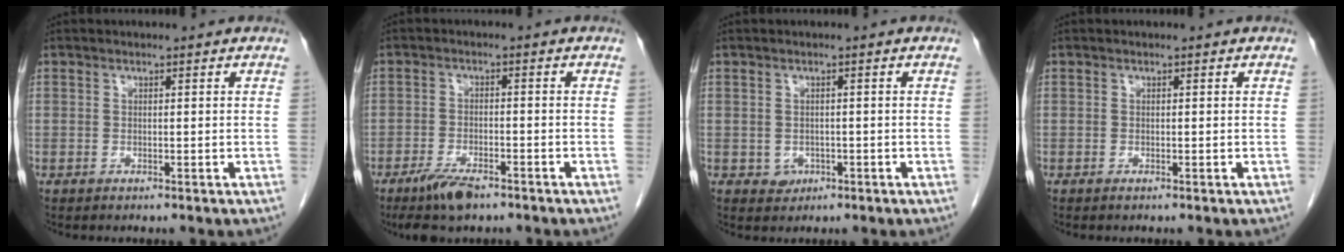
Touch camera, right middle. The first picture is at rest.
{"total": 5.8, "force": [-4.3, 1.6, 3.6], "torque": [-0.073, -0.008, -0.075]}
{"total": 1.8, "force": [-0.6, 1.6, 0.6], "torque": [-0.007, 0.004, -0.003]}
{"total": 0.0}